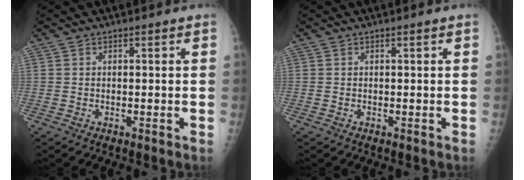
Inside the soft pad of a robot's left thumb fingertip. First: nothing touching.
{"total": 0.0}